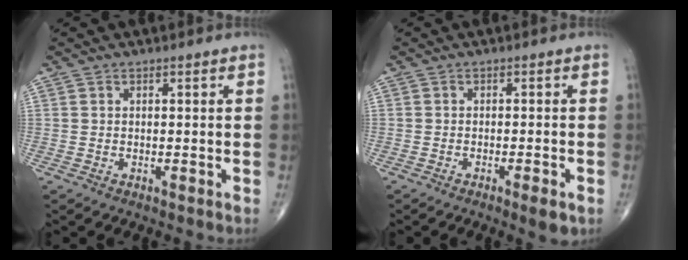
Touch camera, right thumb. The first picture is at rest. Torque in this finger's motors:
{"motor_torque": [5.01, 0.00, 1.32, -1.45, 0.02]}